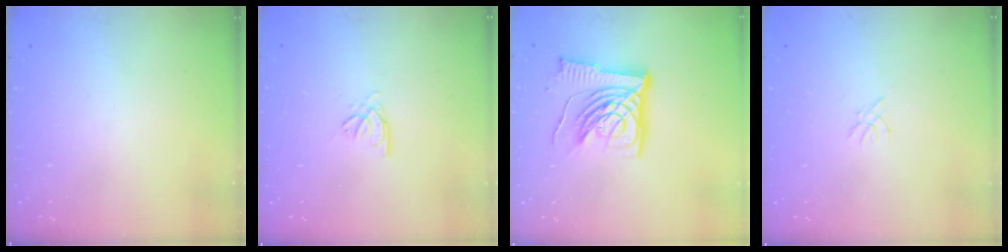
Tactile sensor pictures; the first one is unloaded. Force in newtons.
{"total": 2.7, "press": 2.7, "slide": 0.4}
{"total": 12.4, "press": 12.2, "slide": 2.0}
{"total": 1.4, "press": 1.4, "slide": 0.3}